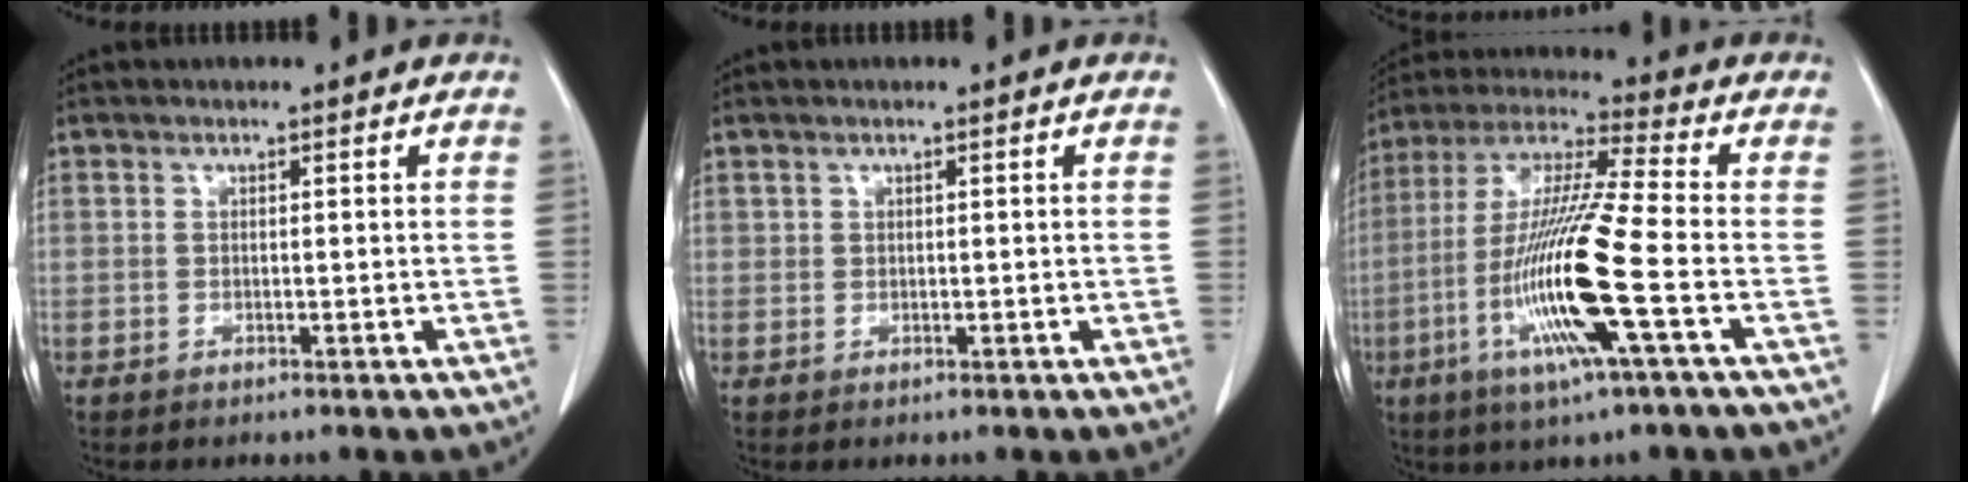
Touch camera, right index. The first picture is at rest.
{"total": 0.6, "force": [0.3, 0.5, 0.2], "torque": [0.001, 0.002, 0.007]}
{"total": 16.7, "force": [-4.9, -0.2, 15.9], "torque": [-0.327, -0.016, -0.102]}